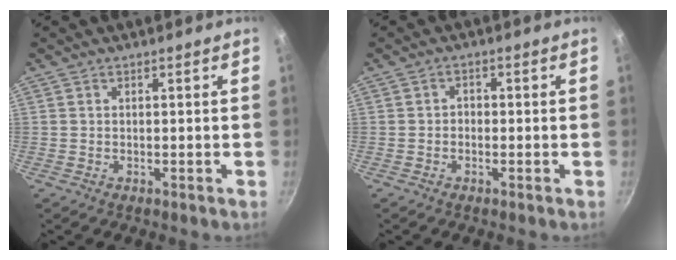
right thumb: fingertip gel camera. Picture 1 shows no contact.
{"total": 1.7, "force": [-0.5, 1.4, 0.8], "torque": [-0.009, 0.009, -0.011]}